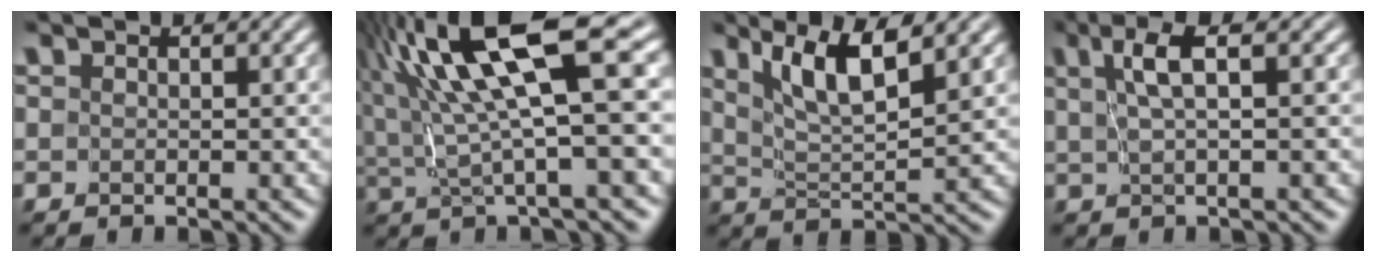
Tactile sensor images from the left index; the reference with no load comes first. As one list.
[{"total": 11.9, "force": [4.5, 2.2, 10.7], "torque": [-0.189, 0.021, 0.081]}, {"total": 5.3, "force": [3.1, 1.0, 4.1], "torque": [-0.079, -0.002, 0.058]}, {"total": 3.0, "force": [1.2, 0.4, 2.8], "torque": [-0.055, 0.005, 0.026]}]